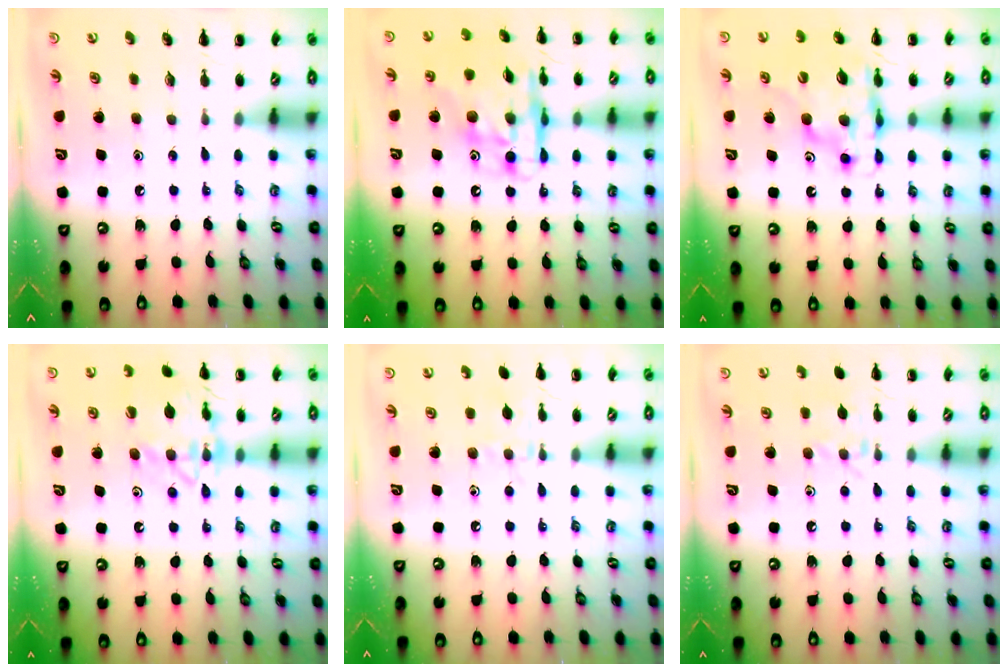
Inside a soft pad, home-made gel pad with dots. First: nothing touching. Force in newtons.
{"total": 16.5, "press": 16.0, "slide": 4.0}
{"total": 13.2, "press": 12.6, "slide": 3.8}
{"total": 15.0, "press": 14.9, "slide": 0.8}
{"total": 7.2, "press": 7.1, "slide": 0.8}
{"total": 8.3, "press": 8.2, "slide": 1.2}